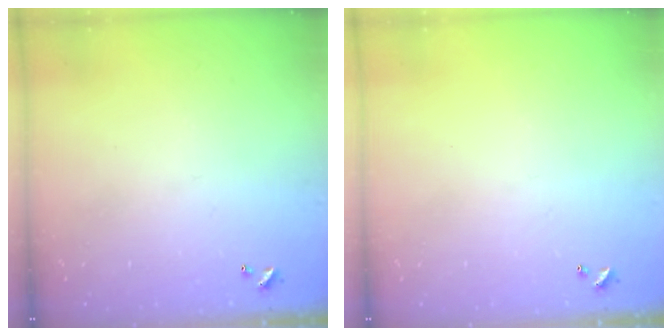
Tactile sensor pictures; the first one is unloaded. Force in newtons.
{"total": 0.0}